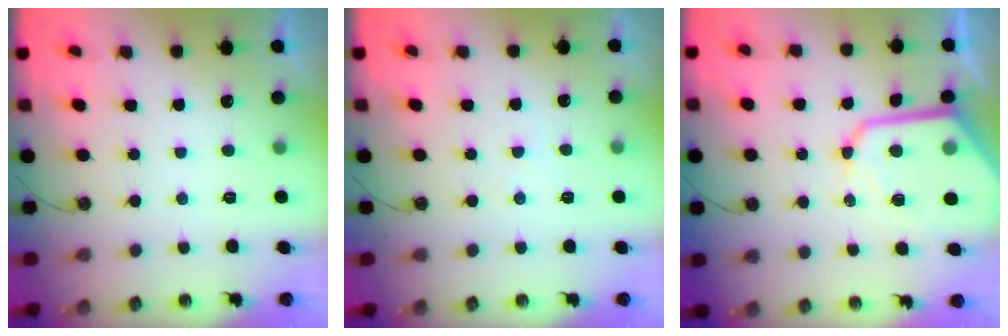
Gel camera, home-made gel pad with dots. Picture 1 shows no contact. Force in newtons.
{"total": 2.5, "press": 2.5, "slide": 0.4}
{"total": 14.5, "press": 14.4, "slide": 1.5}